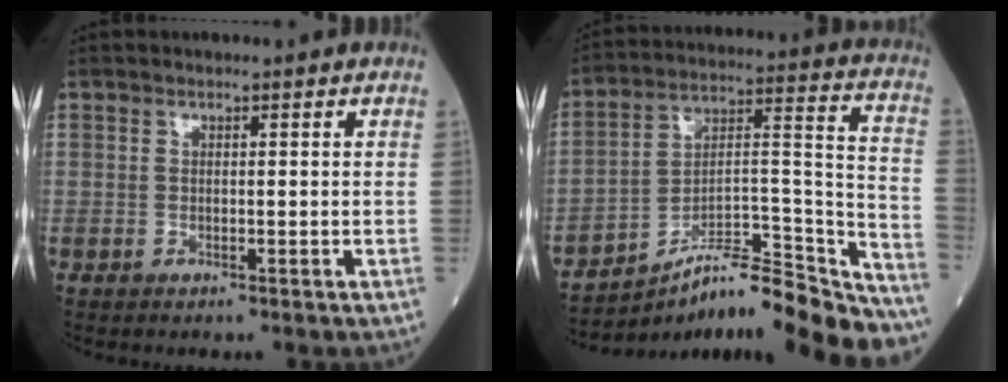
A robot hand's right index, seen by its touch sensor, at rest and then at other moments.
{"total": 24.8, "force": [-21.4, 3.8, 12.0], "torque": [-0.119, 0.037, -0.322]}